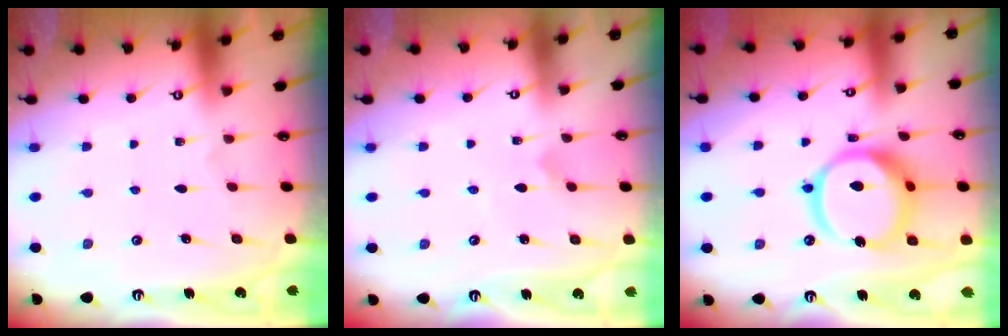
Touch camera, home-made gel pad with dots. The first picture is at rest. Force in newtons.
{"total": 2.4, "press": 2.4, "slide": 0.2}
{"total": 16.4, "press": 16.3, "slide": 1.9}